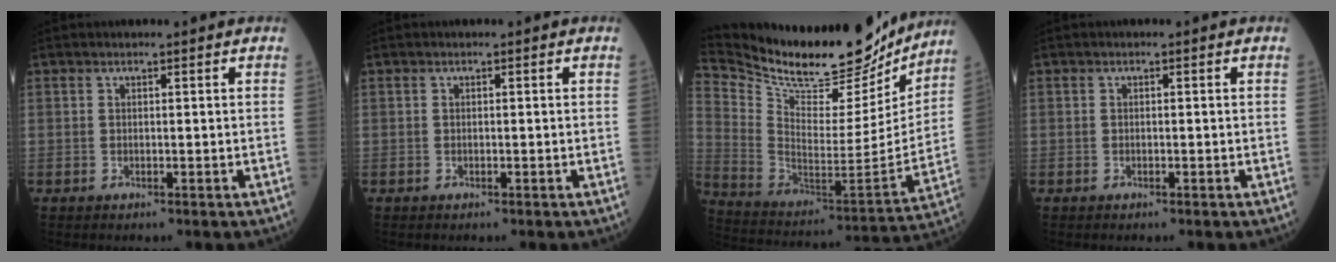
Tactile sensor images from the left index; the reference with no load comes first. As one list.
[{"total": 0.0}, {"total": 27.1, "force": [24.5, 6.2, 9.6], "torque": [-0.188, -0.051, 0.369]}, {"total": 0.0}]